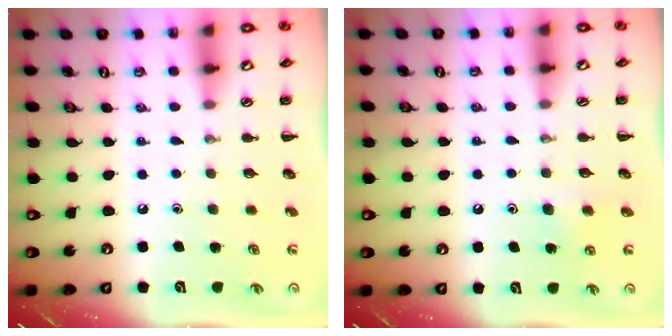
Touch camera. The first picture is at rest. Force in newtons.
{"total": 5.0, "press": 4.9, "slide": 1.3}